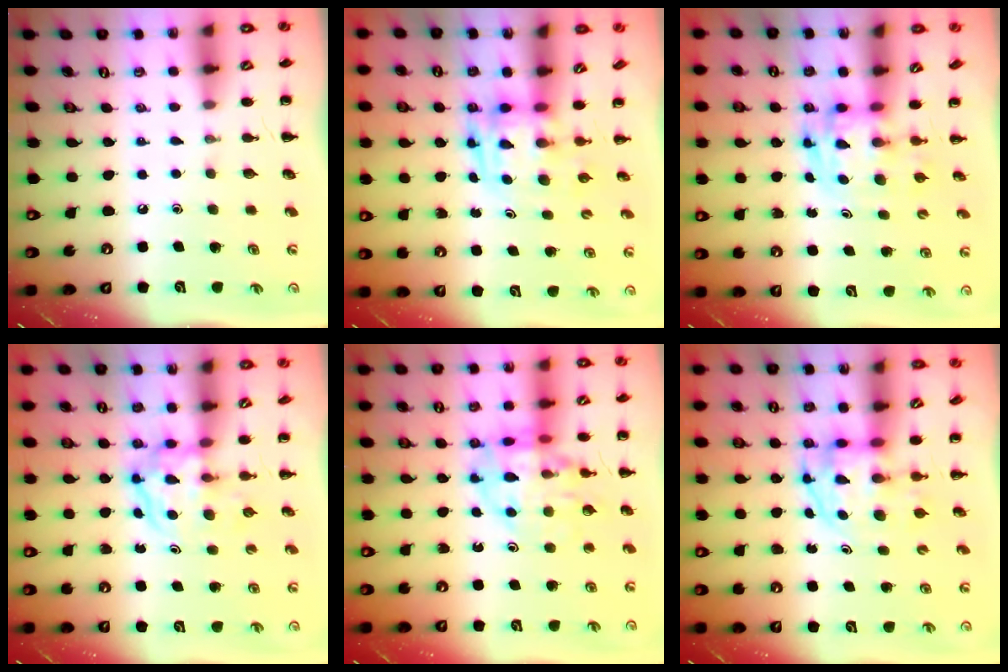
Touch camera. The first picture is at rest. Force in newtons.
{"total": 3.9, "press": 3.8, "slide": 0.7}
{"total": 3.3, "press": 3.3, "slide": 0.6}
{"total": 3.9, "press": 3.8, "slide": 0.4}
{"total": 14.4, "press": 14.1, "slide": 2.6}
{"total": 3.5, "press": 3.5, "slide": 0.5}